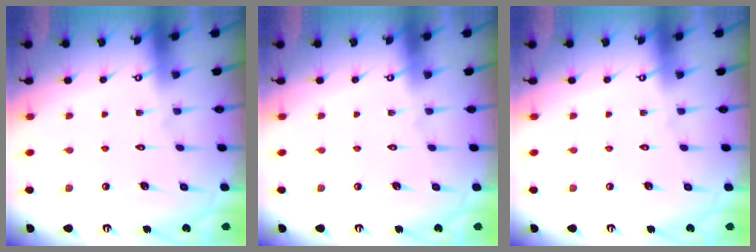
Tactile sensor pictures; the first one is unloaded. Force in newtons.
{"total": 0.0}
{"total": 0.0}